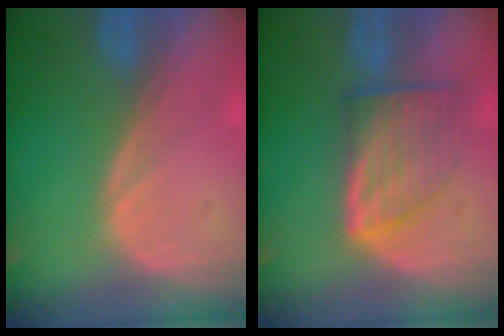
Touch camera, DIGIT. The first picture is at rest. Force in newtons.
{"total": 7.1, "press": 6.4, "slide": 2.9}